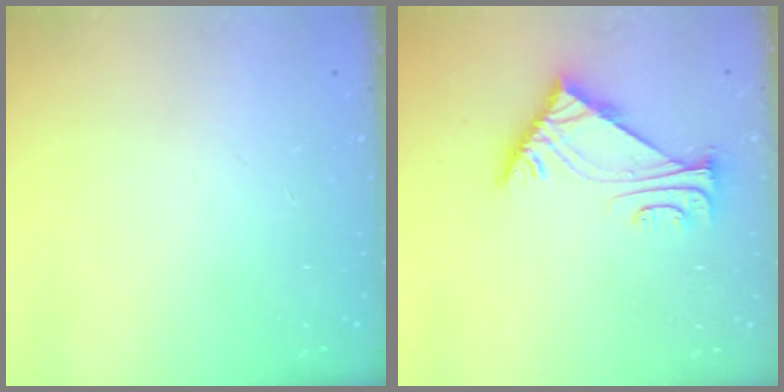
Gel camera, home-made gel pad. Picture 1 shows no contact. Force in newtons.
{"total": 6.6, "press": 6.5, "slide": 1.2}